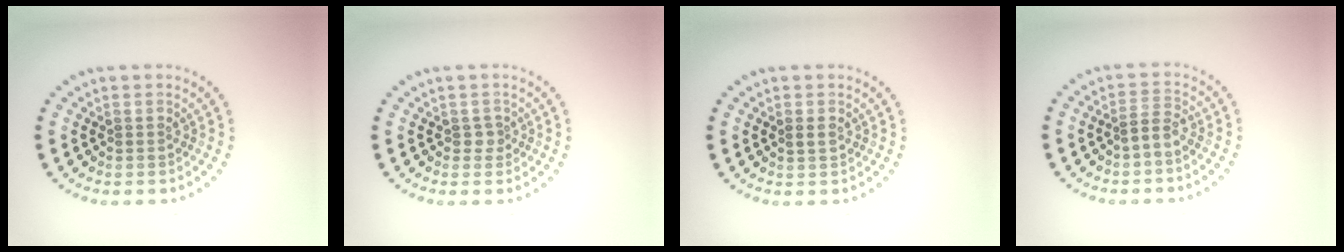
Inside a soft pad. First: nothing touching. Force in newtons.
{"total": 1.0, "press": 0.7, "slide": 0.7}
{"total": 0.9, "press": 0.9, "slide": 0.2}
{"total": 1.6, "press": 1.0, "slide": 1.2}